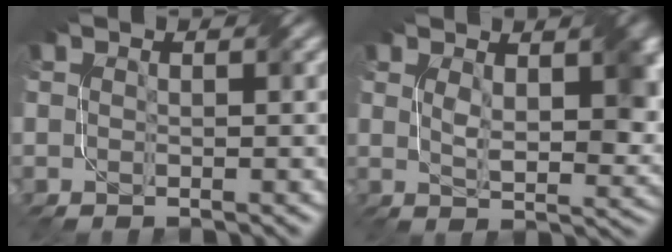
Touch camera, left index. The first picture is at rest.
{"total": 6.1, "force": [1.7, 2.6, 5.2], "torque": [-0.084, -0.005, 0.036]}